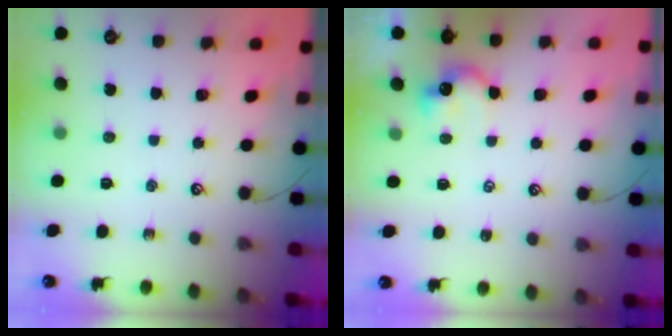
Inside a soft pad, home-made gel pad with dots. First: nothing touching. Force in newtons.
{"total": 1.8, "press": 1.7, "slide": 0.5}